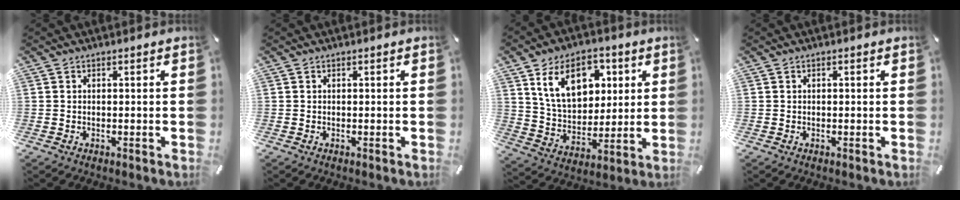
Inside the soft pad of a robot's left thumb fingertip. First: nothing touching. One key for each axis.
{"total": 0.0}
{"total": 14.6, "fx": 6.6, "fy": 10.0, "fz": 8.4, "tx": -0.153, "ty": -0.004, "tz": 0.124}
{"total": 0.0}